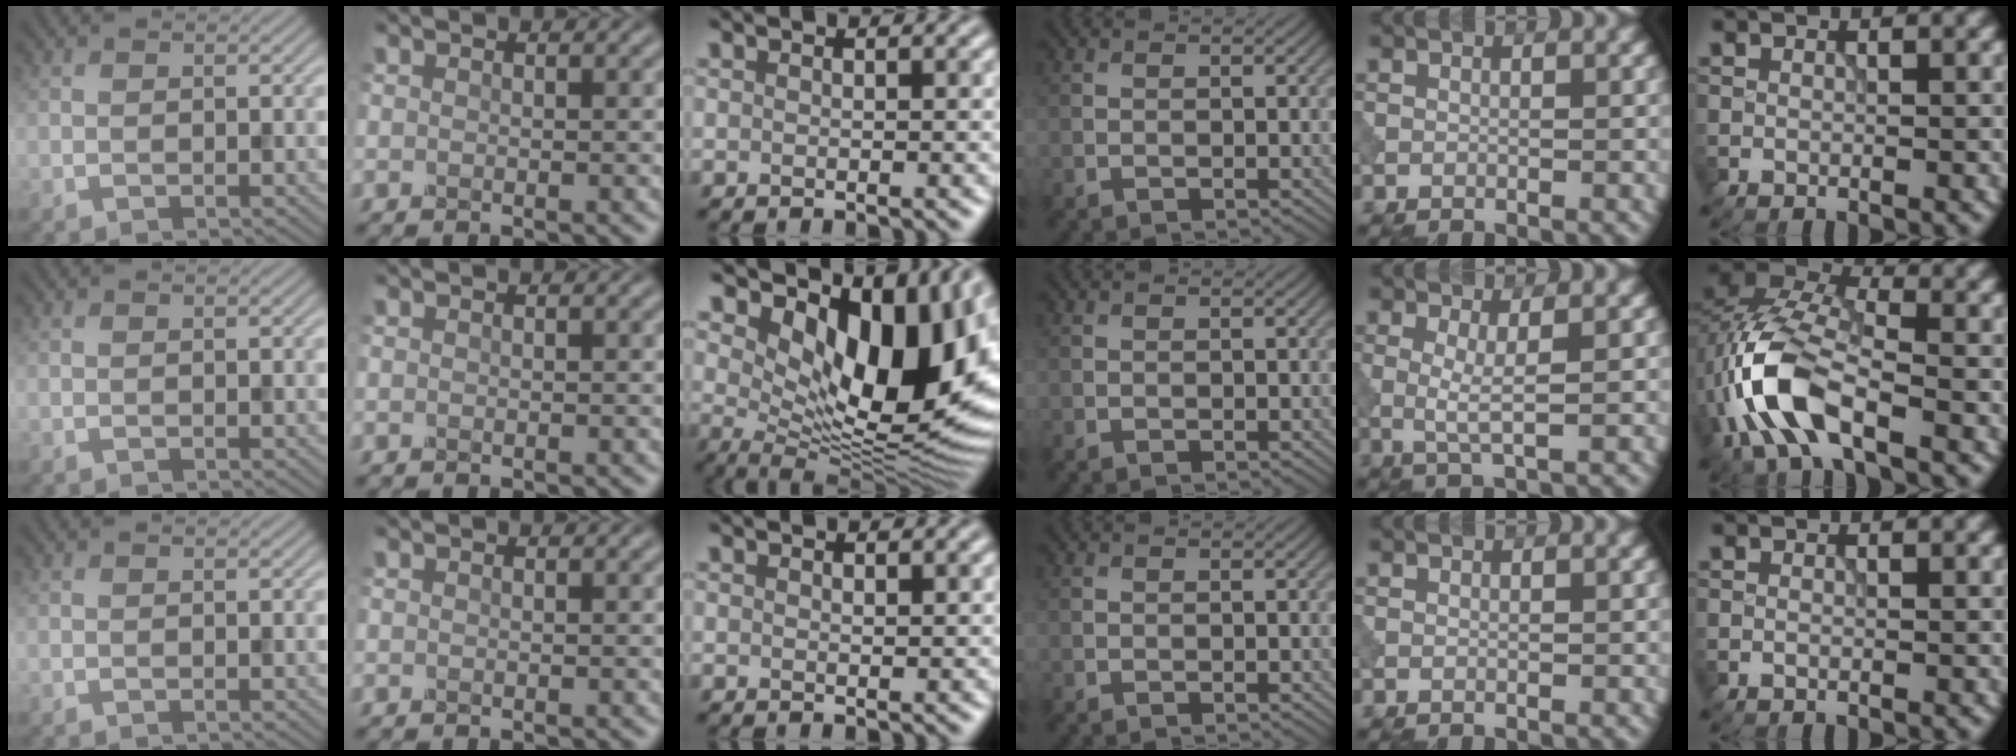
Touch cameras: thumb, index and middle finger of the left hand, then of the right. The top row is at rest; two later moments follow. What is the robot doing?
{"motion": "dispense", "object": "dispenser bottle"}